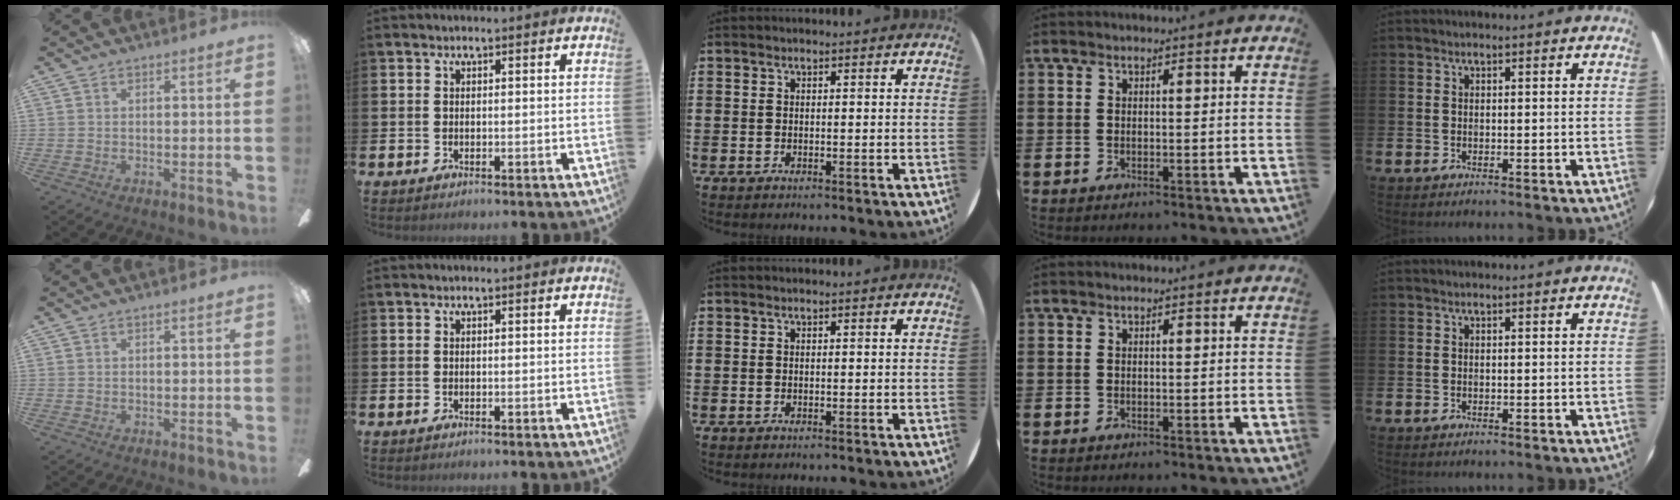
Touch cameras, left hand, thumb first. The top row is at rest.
{}